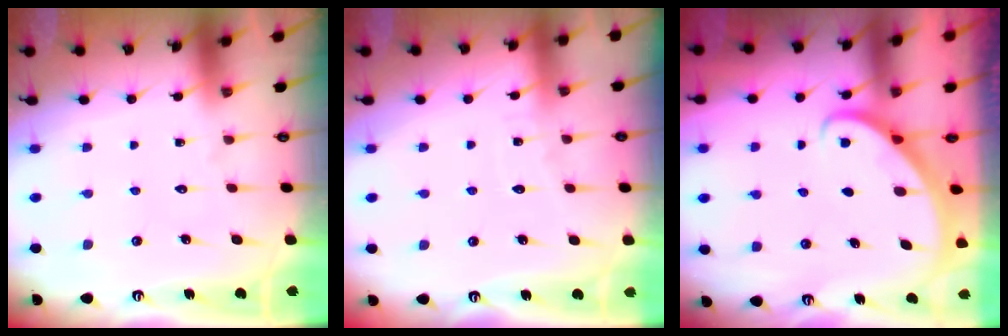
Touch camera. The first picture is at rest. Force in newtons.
{"total": 2.9, "press": 2.9, "slide": 0.4}
{"total": 2.8, "press": 2.8, "slide": 0.2}